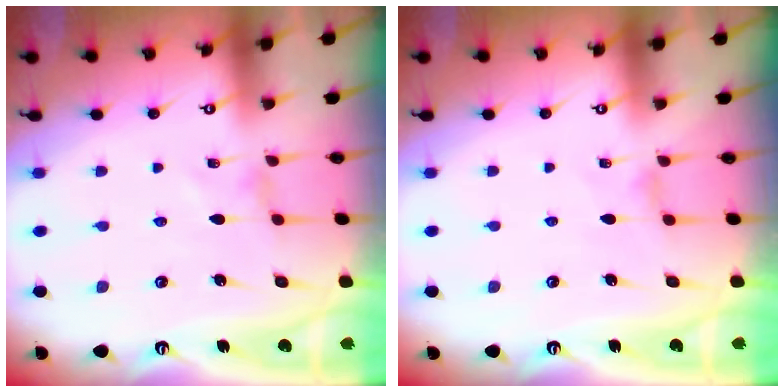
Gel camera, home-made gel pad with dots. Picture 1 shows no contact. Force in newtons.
{"total": 0.0}